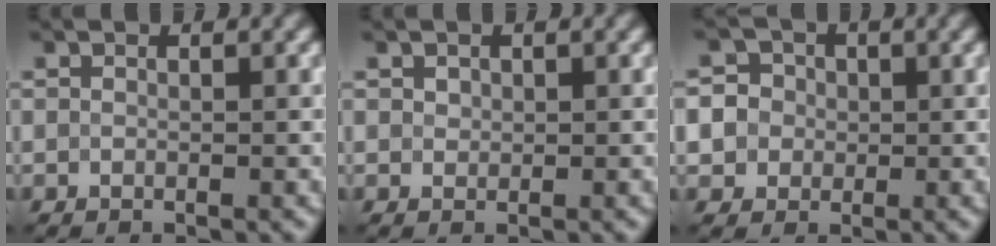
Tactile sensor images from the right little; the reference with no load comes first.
{"total": 0.6, "force": [0.4, 0.4, 0.1], "torque": [-0.003, 0.000, 0.008]}
{"total": 6.1, "force": [0.7, 5.7, 2.2], "torque": [-0.044, 0.040, -0.012]}